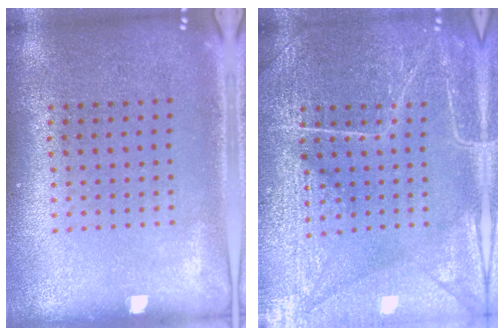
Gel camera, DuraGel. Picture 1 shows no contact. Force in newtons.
{"total": 4.0, "press": 4.0, "slide": 0.3}